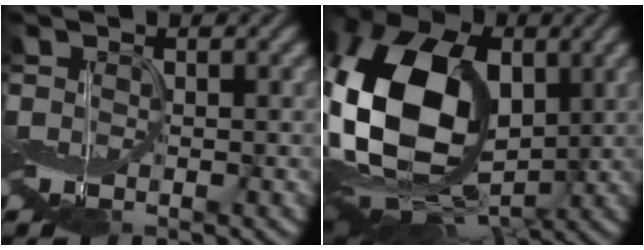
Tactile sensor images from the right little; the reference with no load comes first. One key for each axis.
{"total": 16.7, "fx": 0.1, "fy": 11.4, "fz": 12.2, "tx": -0.248, "ty": -0.003, "tz": -0.008}